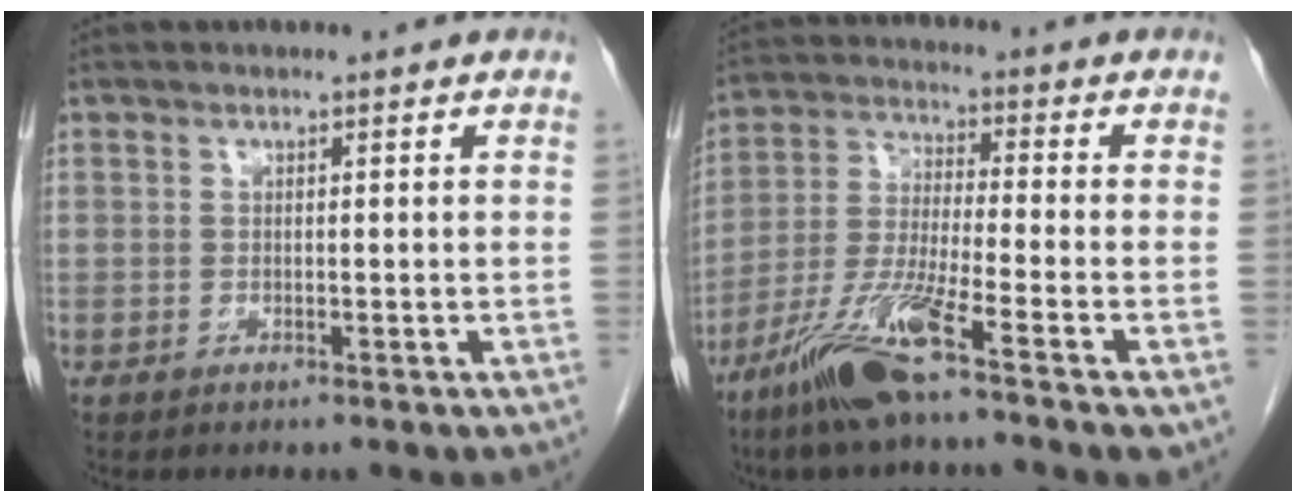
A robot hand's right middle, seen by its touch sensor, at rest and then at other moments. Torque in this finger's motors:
{"motor_torque": [1.15, -0.99, 0.22, 0.11]}